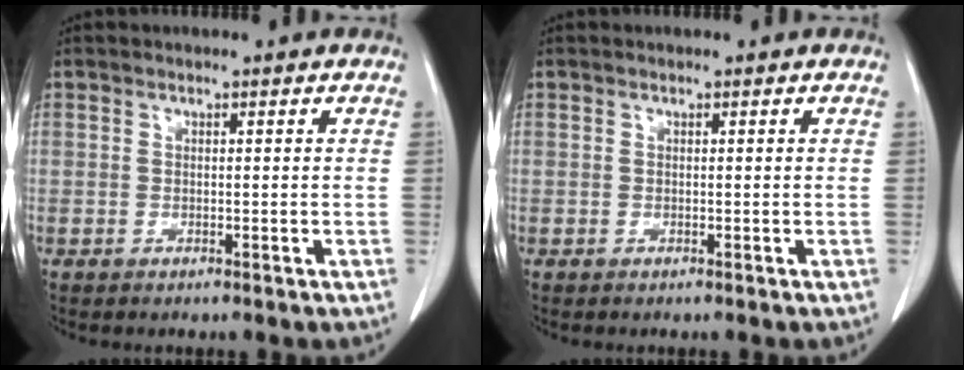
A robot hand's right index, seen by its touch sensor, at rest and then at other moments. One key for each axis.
{"total": 0.0}